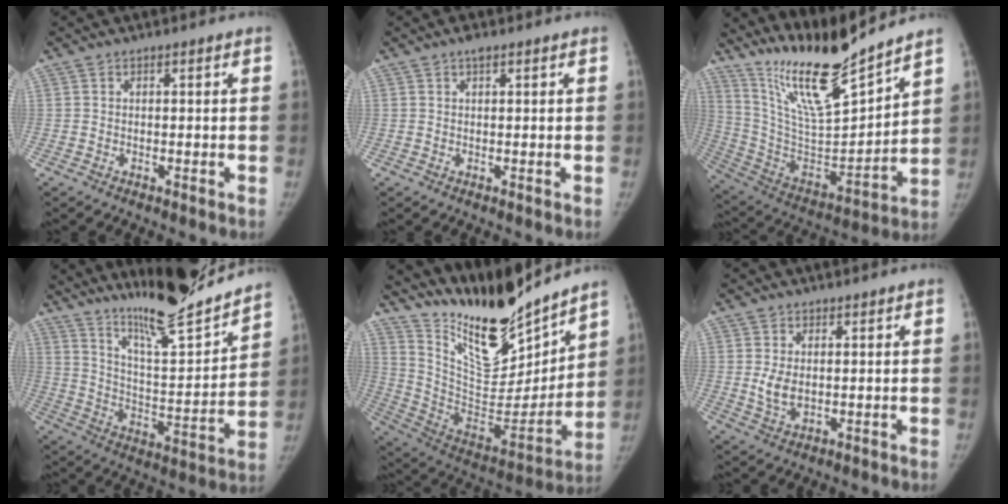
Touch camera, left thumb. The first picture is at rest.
{"total": 1.1, "force": [0.8, 0.3, 0.7], "torque": [-0.008, 0.000, 0.009]}
{"total": 18.9, "force": [16.3, 1.5, 9.3], "torque": [-0.140, -0.101, 0.308]}
{"total": 20.2, "force": [17.6, 1.6, 9.7], "torque": [-0.128, -0.107, 0.283]}
{"total": 22.0, "force": [19.1, 5.1, 9.7], "torque": [-0.113, -0.117, 0.336]}
{"total": 3.5, "force": [0.7, 2.4, 2.5], "torque": [-0.038, -0.013, 0.020]}